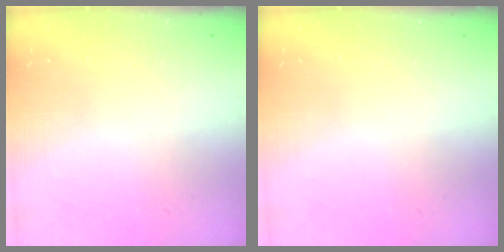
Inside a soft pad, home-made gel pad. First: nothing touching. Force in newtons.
{"total": 0.0}